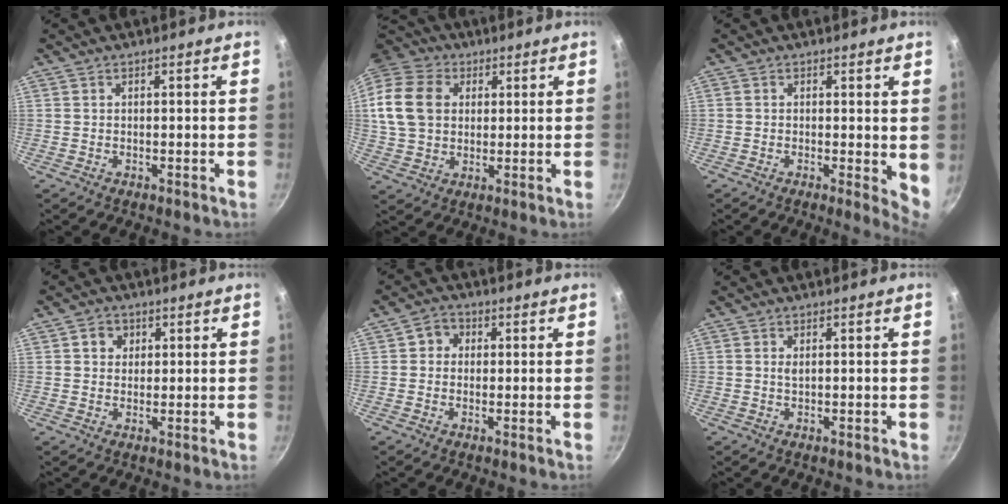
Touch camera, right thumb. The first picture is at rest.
{"total": 22.4, "force": [6.5, 17.5, 12.4], "torque": [-0.278, 0.036, 0.117]}
{"total": 4.4, "force": [0.3, 1.6, 4.1], "torque": [-0.049, -0.011, 0.001]}
{"total": 3.1, "force": [1.0, 2.9, 0.9], "torque": [0.004, 0.001, 0.013]}
{"total": 3.3, "force": [0.4, 3.1, 1.1], "torque": [0.005, 0.004, -0.001]}
{"total": 1.0, "force": [0.2, 0.2, 1.0], "torque": [-0.018, -0.001, 0.002]}